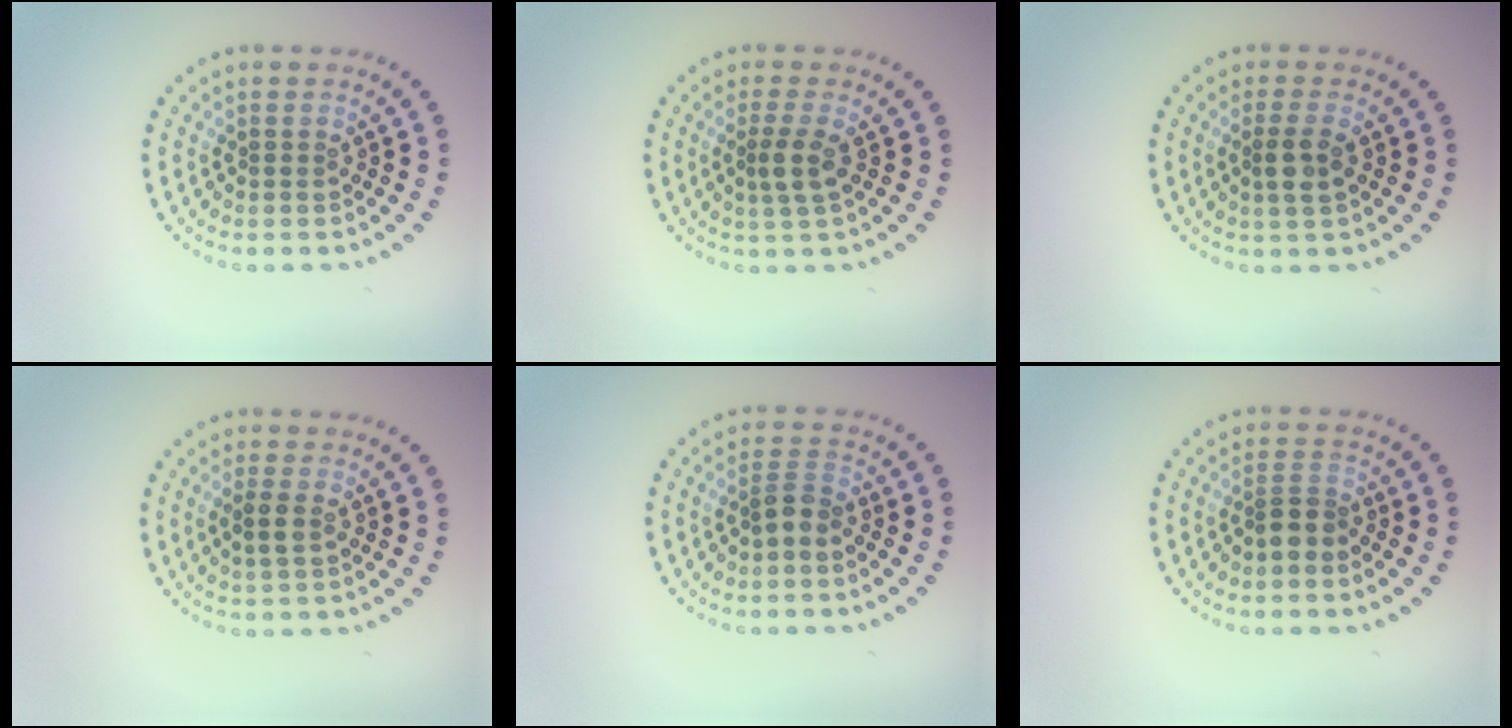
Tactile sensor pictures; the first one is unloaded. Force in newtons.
{"total": 2.1, "press": 1.8, "slide": 1.0}
{"total": 2.0, "press": 1.8, "slide": 0.9}
{"total": 1.4, "press": 1.3, "slide": 0.7}
{"total": 1.8, "press": 1.5, "slide": 1.1}
{"total": 2.1, "press": 1.7, "slide": 1.3}